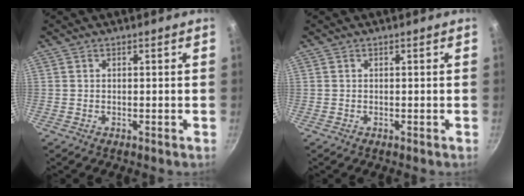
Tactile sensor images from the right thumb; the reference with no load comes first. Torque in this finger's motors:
{"motor_torque": [0.16, 0.09, -0.13, 0.24, 0.00]}